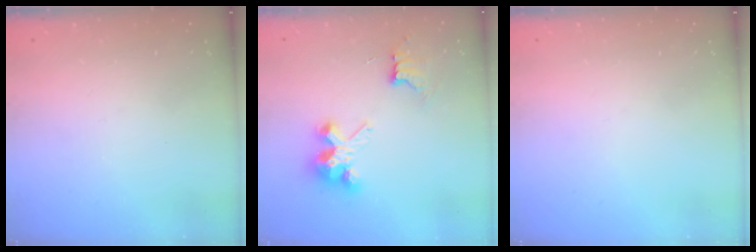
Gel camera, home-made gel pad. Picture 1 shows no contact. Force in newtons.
{"total": 8.5, "press": 8.4, "slide": 0.6}
{"total": 0.0}